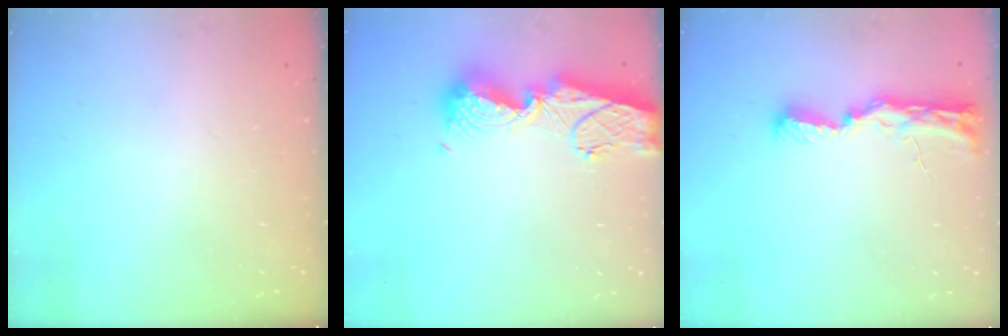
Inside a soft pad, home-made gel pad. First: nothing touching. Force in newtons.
{"total": 13.4, "press": 13.3, "slide": 1.6}
{"total": 11.1, "press": 9.8, "slide": 5.2}